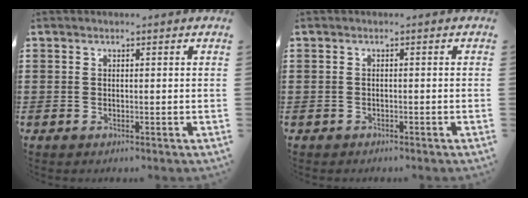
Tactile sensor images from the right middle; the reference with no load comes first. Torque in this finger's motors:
{"motor_torque": [-0.25, 0.10, -0.04, -0.01]}